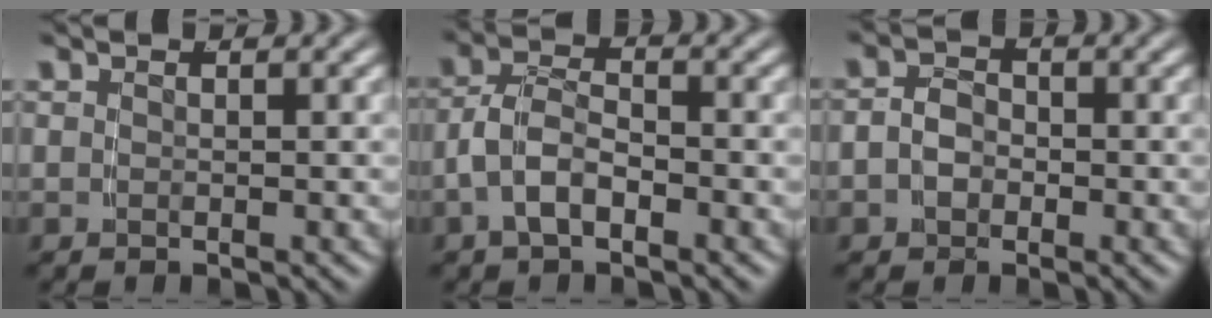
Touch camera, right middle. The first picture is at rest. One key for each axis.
{"total": 3.7, "fx": -1.6, "fy": 2.0, "fz": 2.6, "tx": -0.053, "ty": -0.013, "tz": -0.023}
{"total": 3.2, "fx": -0.9, "fy": 2.7, "fz": 1.5, "tx": -0.039, "ty": -0.015, "tz": -0.012}